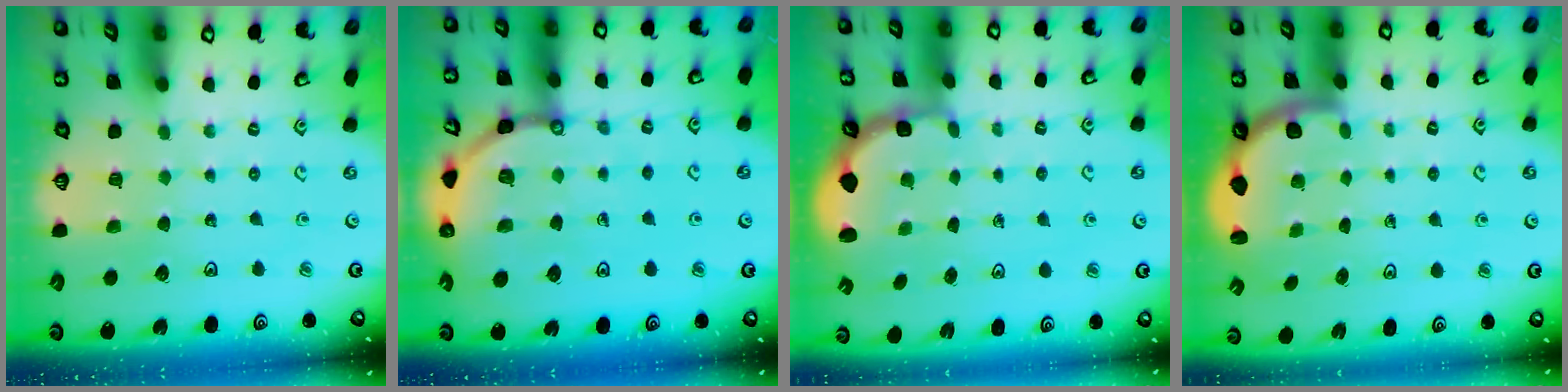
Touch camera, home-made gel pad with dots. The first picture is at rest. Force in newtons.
{"total": 9.8, "press": 9.7, "slide": 1.3}
{"total": 2.7, "press": 2.0, "slide": 1.8}
{"total": 2.5, "press": 2.4, "slide": 0.7}